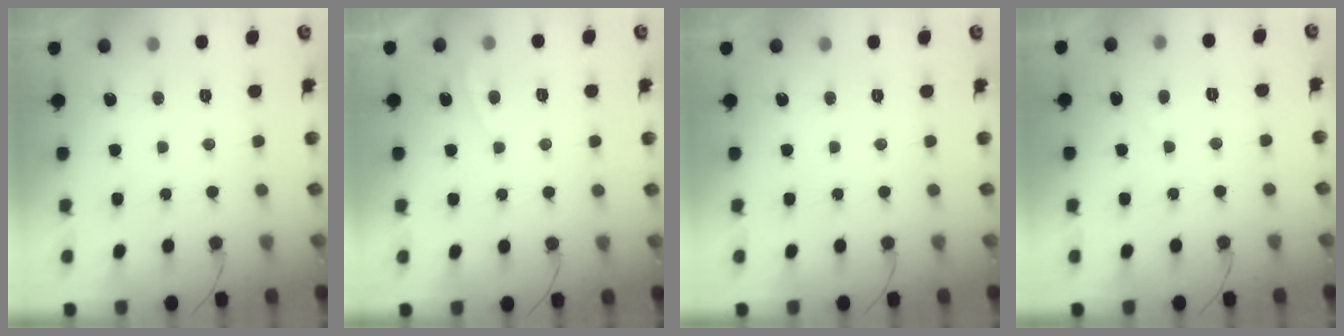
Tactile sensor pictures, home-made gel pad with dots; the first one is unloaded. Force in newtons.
{"total": 2.0, "press": 2.0, "slide": 0.2}
{"total": 0.0}
{"total": 1.8, "press": 1.7, "slide": 0.6}